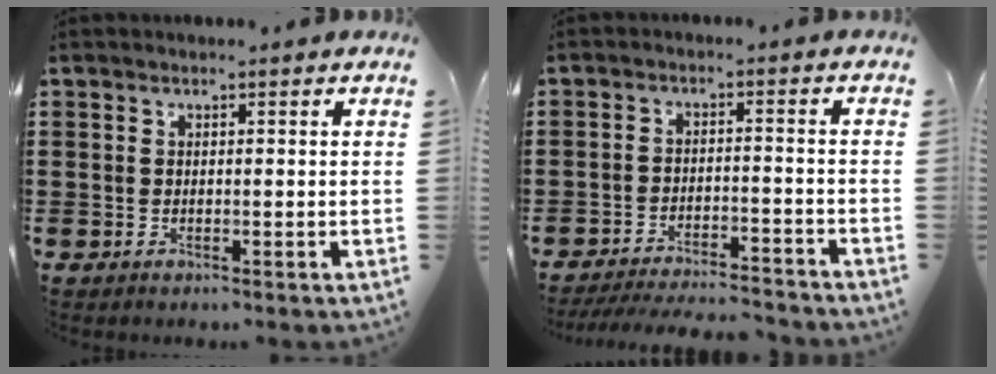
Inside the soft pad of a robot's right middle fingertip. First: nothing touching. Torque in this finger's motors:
{"motor_torque": [1.43, -0.19, 0.42, 0.14]}